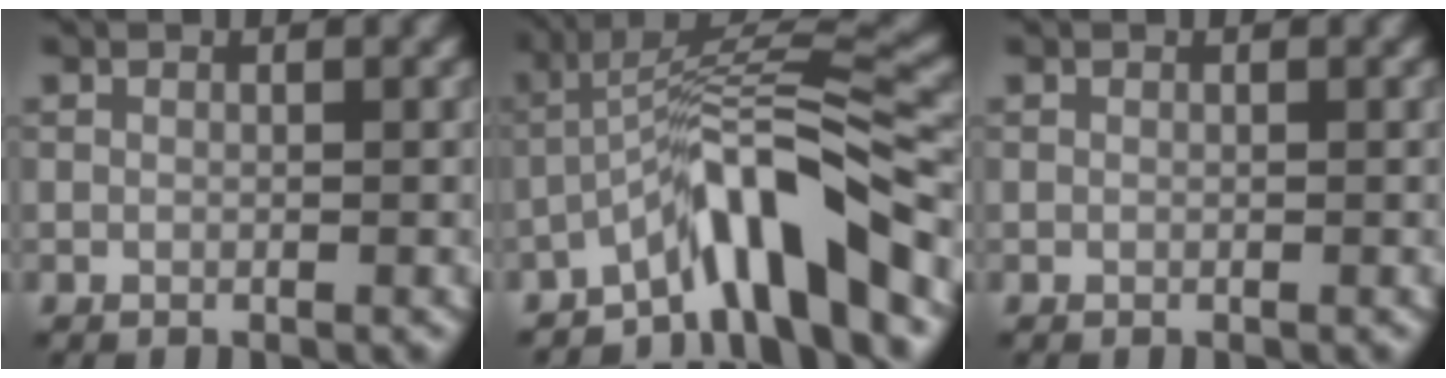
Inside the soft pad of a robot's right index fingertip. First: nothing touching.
{"total": 8.2, "force": [-5.2, 1.2, 6.3], "torque": [-0.096, 0.019, -0.094]}
{"total": 0.0}